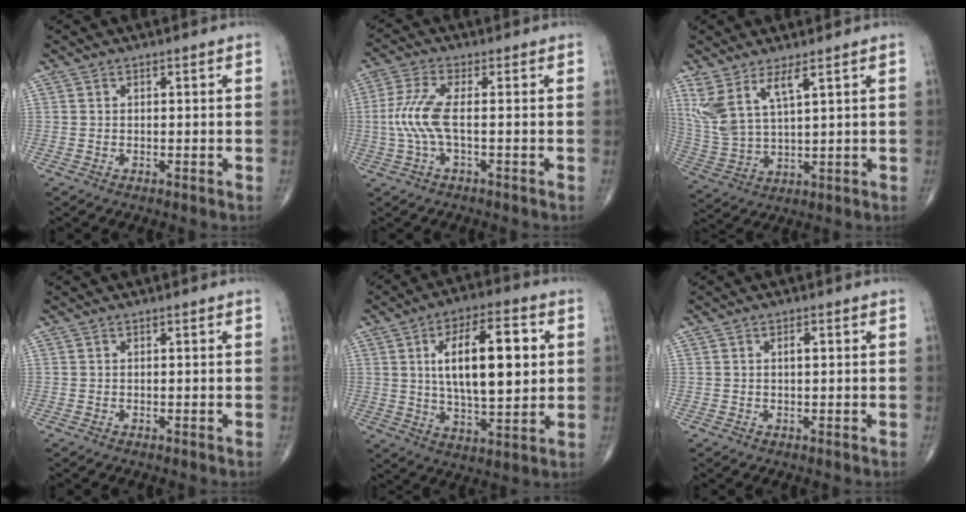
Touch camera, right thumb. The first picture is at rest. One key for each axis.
{"total": 7.1, "fx": -0.6, "fy": 1.9, "fz": 6.9, "tx": -0.182, "ty": 0.012, "tz": -0.020}
{"total": 9.4, "fx": 5.1, "fy": 2.7, "fz": 7.3, "tx": -0.171, "ty": -0.027, "tz": 0.117}
{"total": 0.0}
{"total": 17.5, "fx": 3.4, "fy": 7.2, "fz": 15.6, "tx": -0.238, "ty": -0.002, "tz": 0.057}
{"total": 1.4, "fx": 0.3, "fy": 0.5, "fz": 1.2, "tx": -0.023, "ty": 0.002, "tz": 0.005}